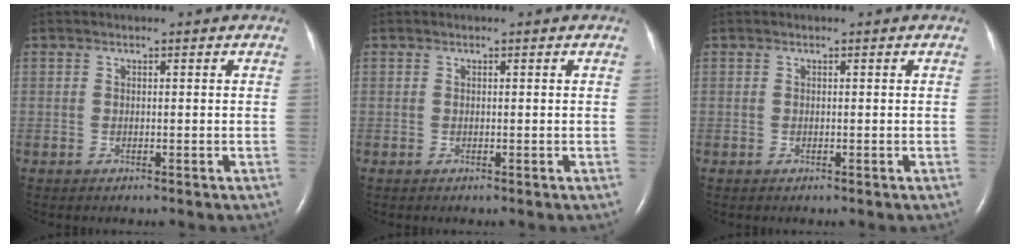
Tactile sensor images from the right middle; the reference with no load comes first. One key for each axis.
{"total": 0.0}
{"total": 0.0}